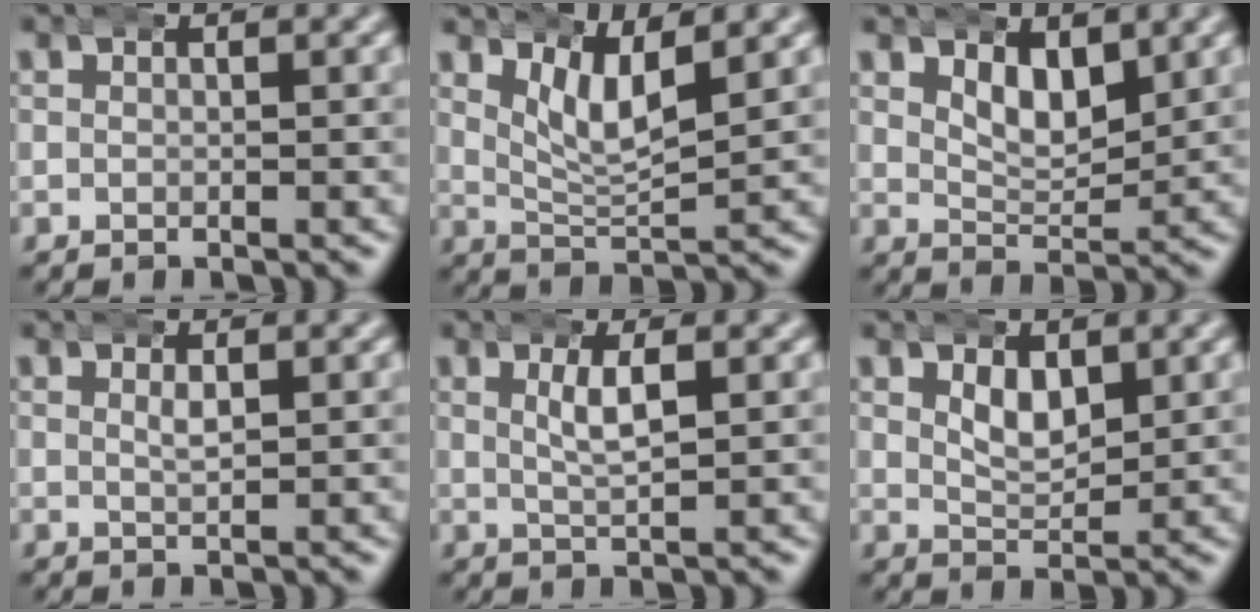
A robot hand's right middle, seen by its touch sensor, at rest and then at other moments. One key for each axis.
{"total": 4.2, "fx": 2.5, "fy": 1.1, "fz": 3.2, "tx": -0.058, "ty": -0.011, "tz": 0.049}
{"total": 3.5, "fx": 2.3, "fy": 1.5, "fz": 2.1, "tx": -0.029, "ty": -0.017, "tz": 0.045}
{"total": 1.4, "fx": 0.6, "fy": 0.4, "fz": 1.3, "tx": -0.018, "ty": -0.003, "tz": 0.012}
{"total": 2.5, "fx": 0.8, "fy": 0.2, "fz": 2.3, "tx": -0.045, "ty": -0.001, "tz": 0.019}
{"total": 2.9, "fx": 1.4, "fy": 1.5, "fz": 2.0, "tx": -0.033, "ty": -0.013, "tz": 0.030}